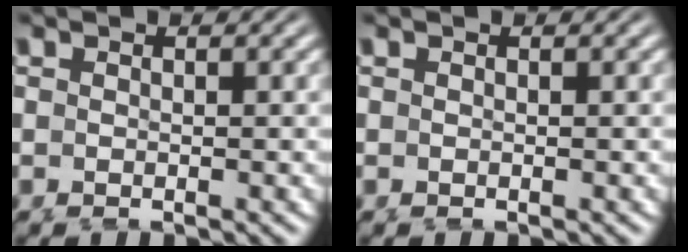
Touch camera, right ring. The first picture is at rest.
{"total": 0.0}